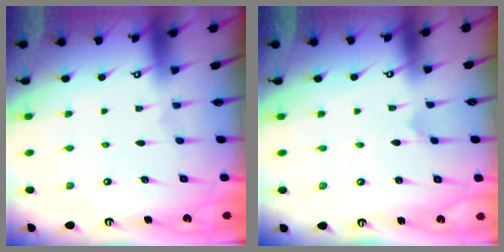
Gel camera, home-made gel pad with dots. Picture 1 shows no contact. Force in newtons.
{"total": 0.0}